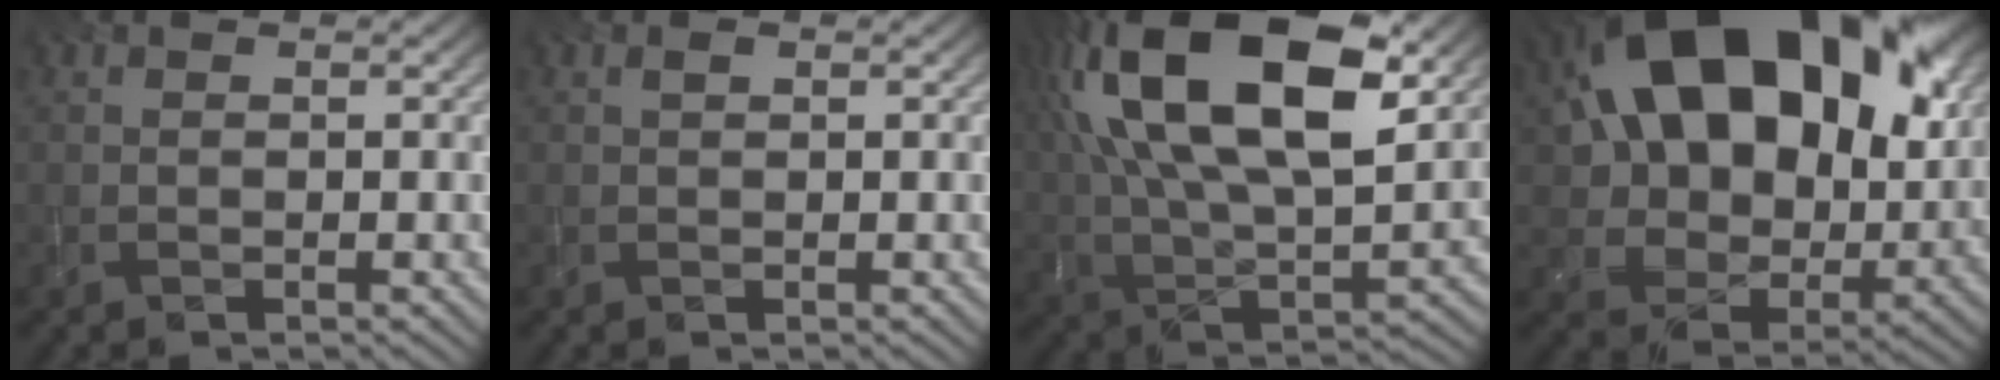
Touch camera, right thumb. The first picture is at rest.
{"total": 0.5, "force": [0.1, 0.3, 0.4], "torque": [-0.006, -0.001, 0.002]}
{"total": 20.7, "force": [7.8, 10.2, 16.3], "torque": [-0.335, 0.040, 0.121]}
{"total": 20.5, "force": [7.3, 13.6, 13.5], "torque": [-0.247, 0.031, 0.137]}